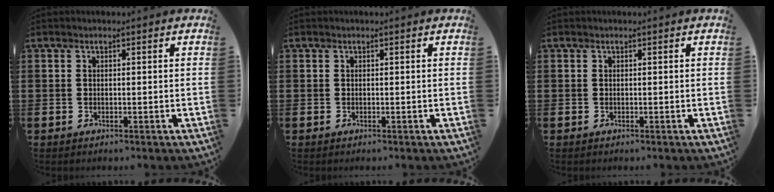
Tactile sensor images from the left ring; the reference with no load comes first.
{"total": 0.0}
{"total": 0.0}